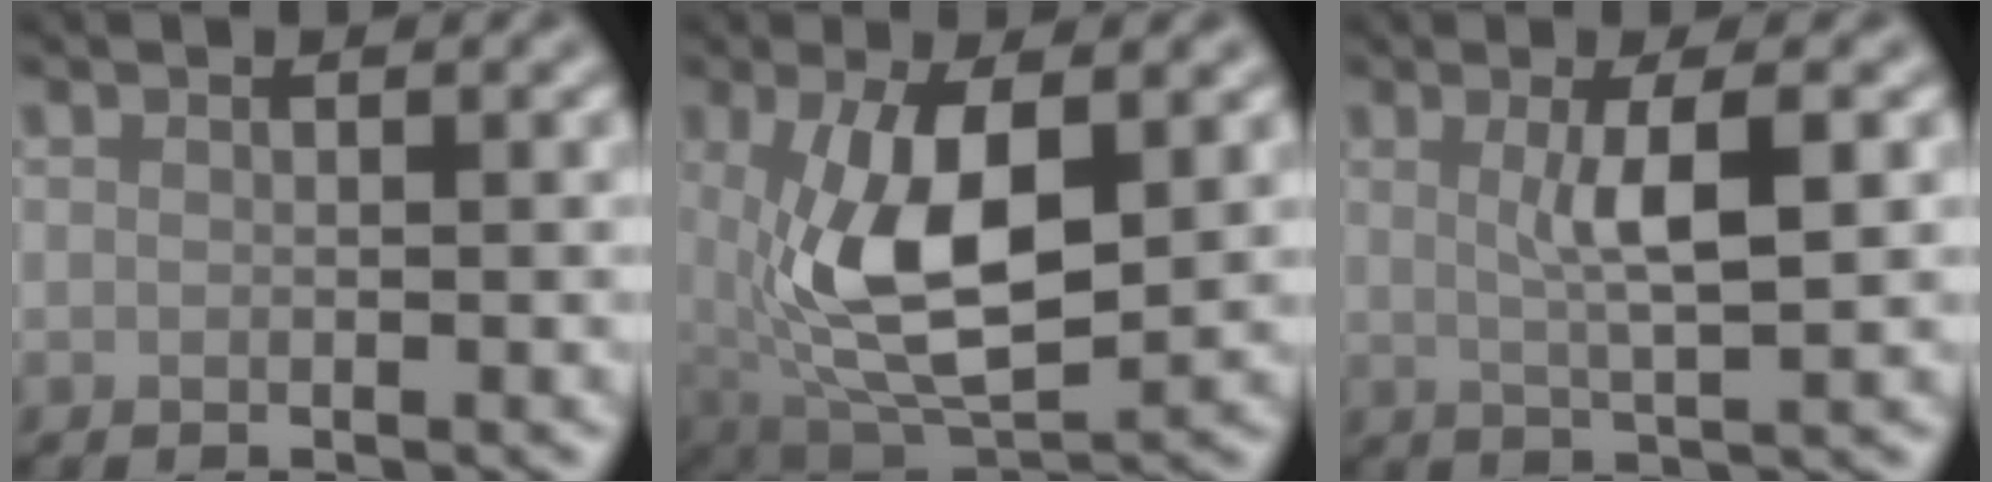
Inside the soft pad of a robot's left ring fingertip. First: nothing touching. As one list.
[{"total": 9.5, "force": [0.8, 4.6, 8.3], "torque": [-0.167, -0.011, 0.021]}, {"total": 4.2, "force": [0.8, 0.8, 4.0], "torque": [-0.069, -0.001, 0.014]}]